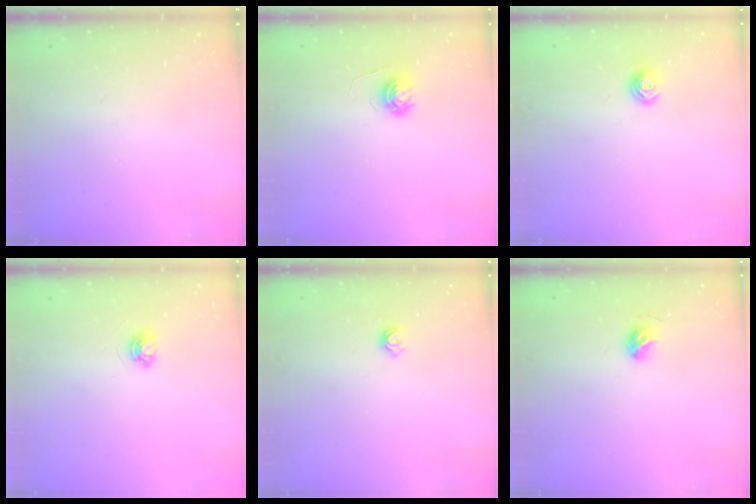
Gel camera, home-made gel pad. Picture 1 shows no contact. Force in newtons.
{"total": 4.6, "press": 4.6, "slide": 0.4}
{"total": 8.0, "press": 8.0, "slide": 1.0}
{"total": 3.7, "press": 3.7, "slide": 0.5}
{"total": 5.5, "press": 5.5, "slide": 0.7}
{"total": 6.2, "press": 6.1, "slide": 1.2}